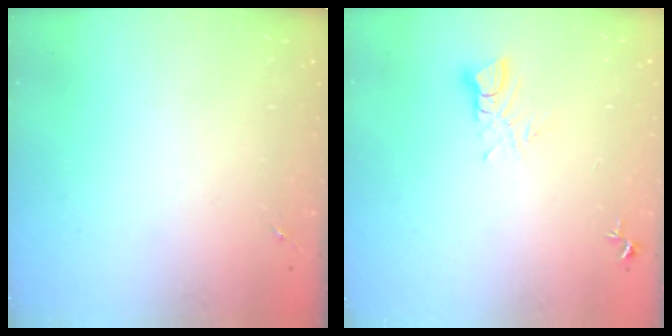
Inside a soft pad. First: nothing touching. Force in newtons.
{"total": 3.5, "press": 3.5, "slide": 0.2}